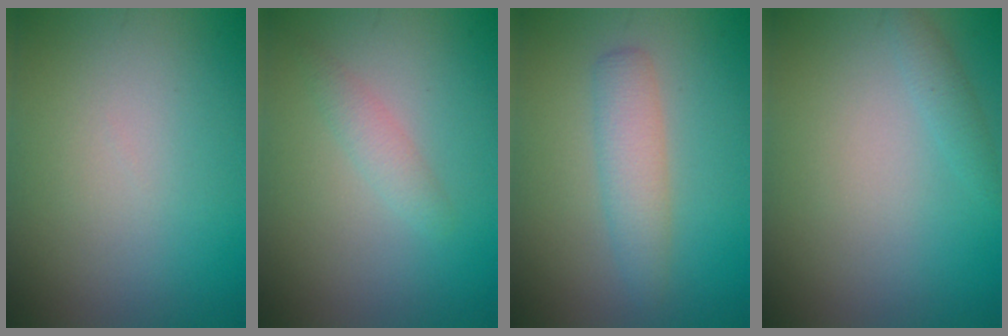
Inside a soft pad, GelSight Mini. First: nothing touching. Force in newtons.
{"total": 1.6, "press": 1.6, "slide": 0.2}
{"total": 2.8, "press": 2.8, "slide": 0.1}
{"total": 1.2, "press": 1.2, "slide": 0.1}